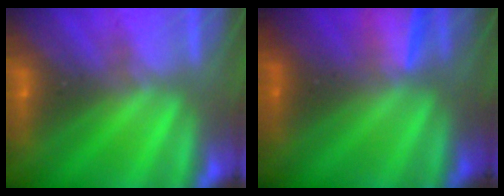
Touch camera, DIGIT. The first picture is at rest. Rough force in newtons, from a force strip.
{"total": 1.6}